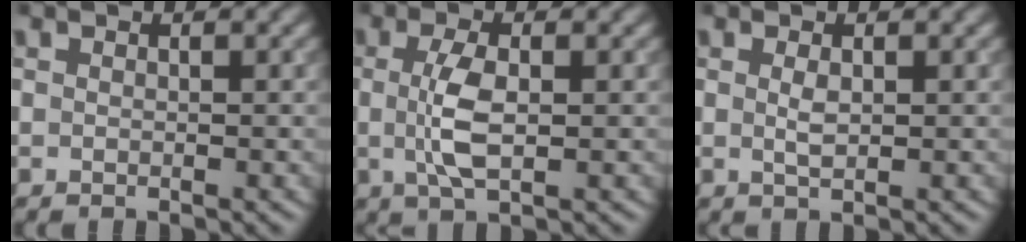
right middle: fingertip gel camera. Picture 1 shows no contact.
{"total": 3.8, "force": [0.0, 1.3, 3.6], "torque": [-0.080, -0.002, 0.000]}
{"total": 1.2, "force": [0.2, 0.4, 1.1], "torque": [-0.023, -0.001, 0.005]}